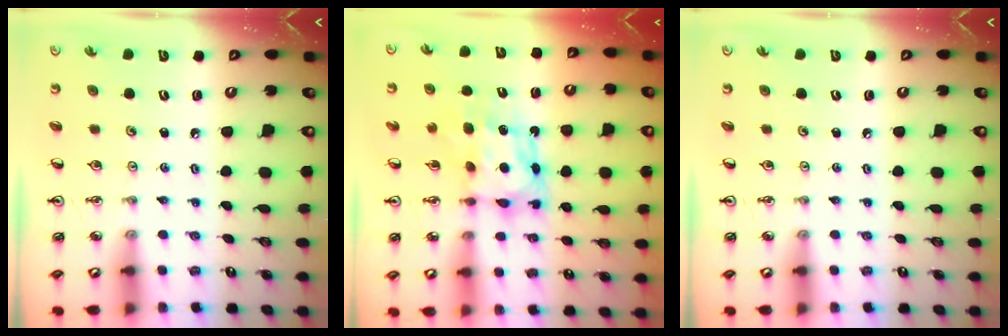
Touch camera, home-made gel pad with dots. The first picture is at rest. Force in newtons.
{"total": 7.3, "press": 7.3, "slide": 0.6}
{"total": 0.0}